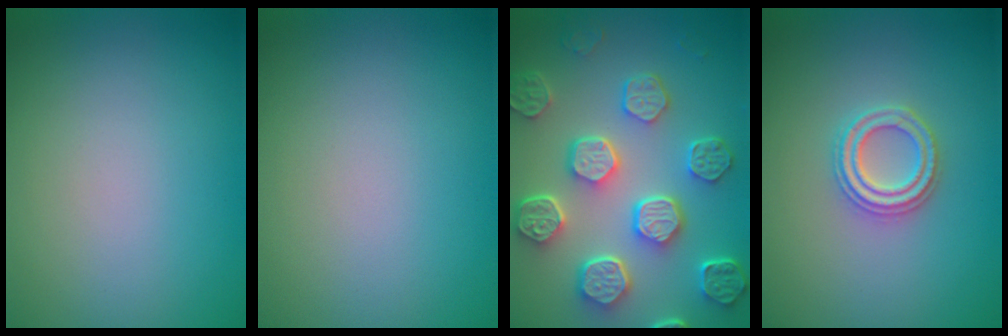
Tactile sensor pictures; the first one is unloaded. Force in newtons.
{"total": 0.0}
{"total": 8.0, "press": 6.1, "slide": 5.2}
{"total": 3.2, "press": 3.1, "slide": 0.7}